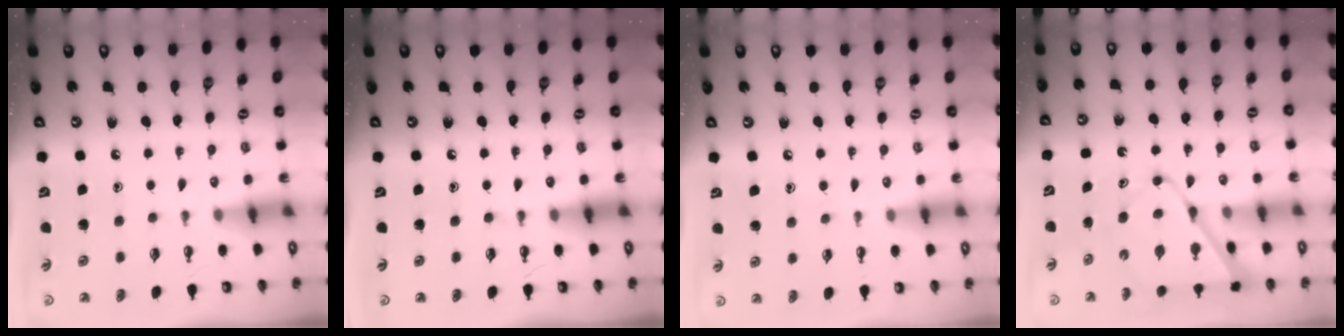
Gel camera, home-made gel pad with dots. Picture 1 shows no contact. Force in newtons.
{"total": 0.0}
{"total": 4.9, "press": 4.9, "slide": 0.6}
{"total": 10.7, "press": 10.6, "slide": 1.0}